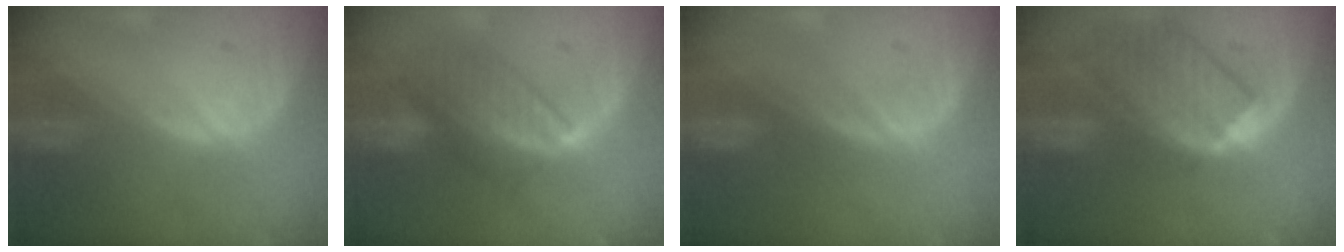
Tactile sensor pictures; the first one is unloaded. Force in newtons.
{"total": 8.3, "press": 7.1, "slide": 4.3}
{"total": 0.0}
{"total": 9.6, "press": 8.4, "slide": 4.6}